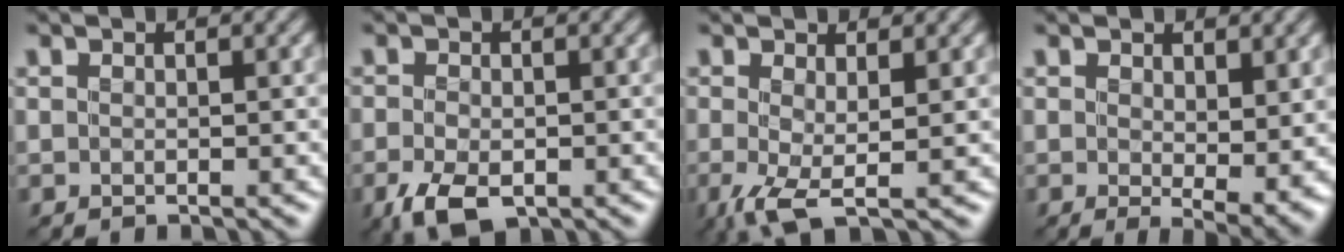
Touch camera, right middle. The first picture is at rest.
{"total": 4.1, "force": [-2.0, 2.2, 2.8], "torque": [-0.063, -0.010, -0.036]}
{"total": 3.5, "force": [-0.5, 0.9, 3.3], "torque": [-0.074, -0.009, -0.013]}
{"total": 4.1, "force": [1.1, 1.4, 3.7], "torque": [-0.059, -0.015, 0.024]}